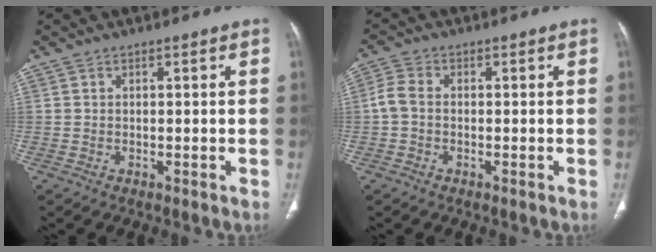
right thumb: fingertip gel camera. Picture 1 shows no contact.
{"total": 3.2, "force": [-0.5, 2.1, 2.4], "torque": [-0.057, 0.007, -0.020]}